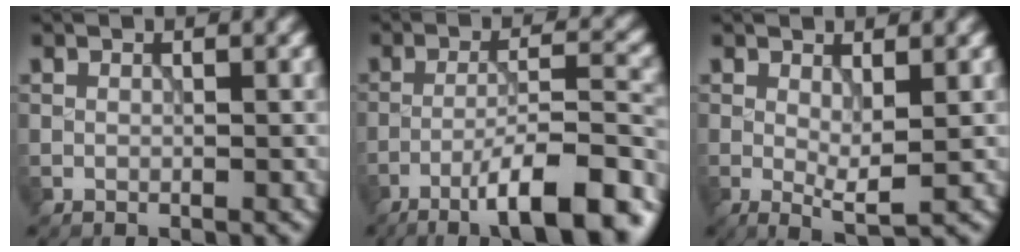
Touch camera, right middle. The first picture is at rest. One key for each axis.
{"total": 10.4, "fx": -6.6, "fy": 2.0, "fz": 7.8, "tx": -0.115, "ty": 0.014, "tz": -0.106}
{"total": 2.6, "fx": 0.3, "fy": 0.6, "fz": 2.5, "tx": -0.047, "ty": -0.011, "tz": 0.007}